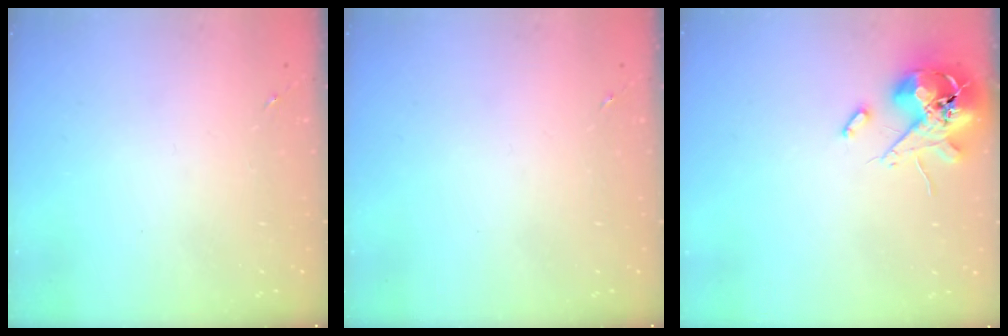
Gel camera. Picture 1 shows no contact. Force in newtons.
{"total": 0.0}
{"total": 13.0, "press": 12.8, "slide": 2.1}